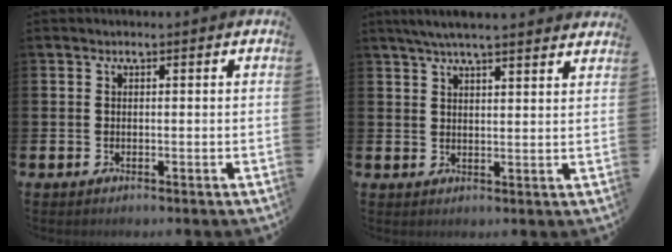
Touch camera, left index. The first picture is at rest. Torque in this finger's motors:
{"motor_torque": [1.06, -1.07, 0.55, 0.19]}